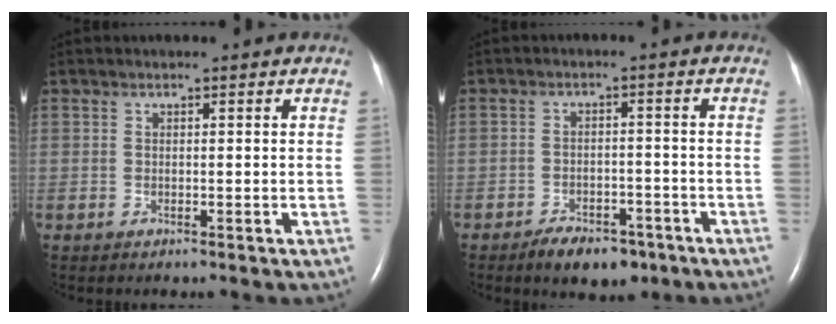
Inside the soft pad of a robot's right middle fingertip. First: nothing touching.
{"total": 6.3, "force": [-4.5, 3.1, 3.1], "torque": [-0.049, 0.002, -0.067]}